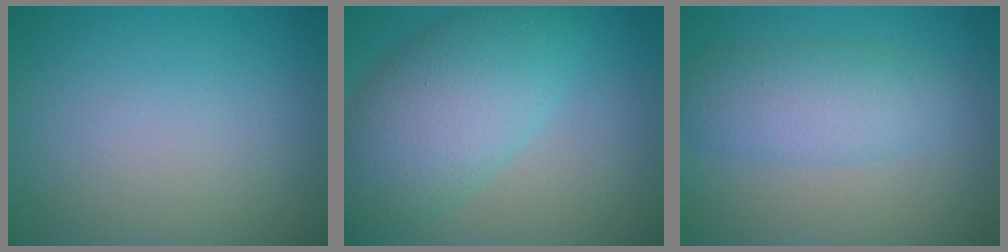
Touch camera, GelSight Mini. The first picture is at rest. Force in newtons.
{"total": 8.2, "press": 8.2, "slide": 0.3}
{"total": 4.2, "press": 4.2, "slide": 0.2}